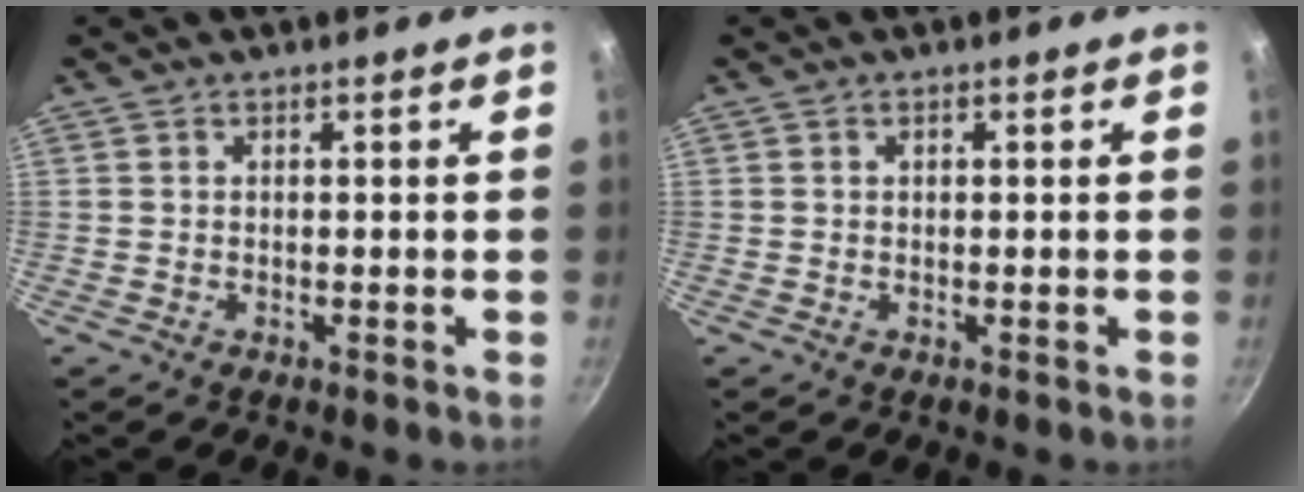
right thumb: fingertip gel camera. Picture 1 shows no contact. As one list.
[{"total": 0.7, "force": [0.2, 0.6, 0.4], "torque": [-0.004, 0.005, 0.003]}]